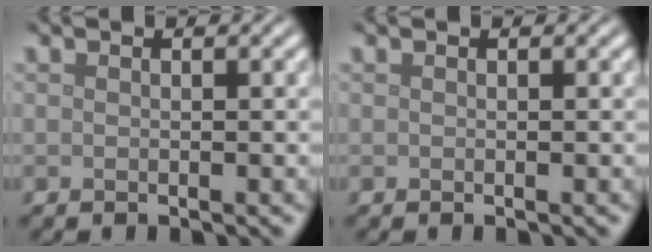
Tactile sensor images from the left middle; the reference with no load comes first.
{"total": 0.0}